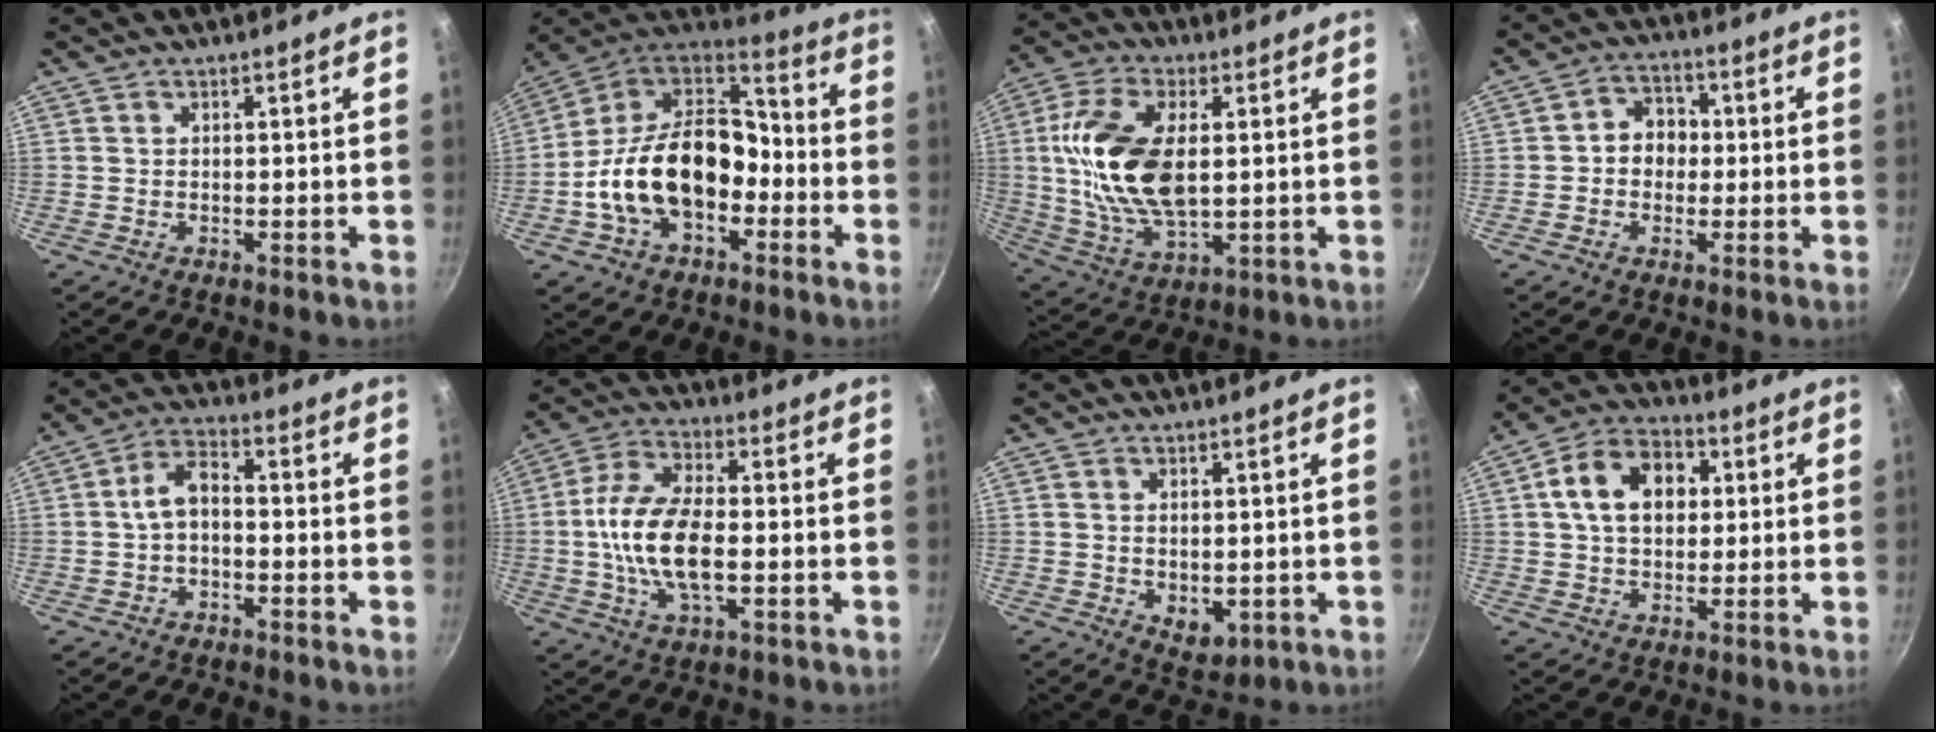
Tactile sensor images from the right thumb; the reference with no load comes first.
{"total": 21.8, "force": [-5.1, 14.4, 15.5], "torque": [-0.251, 0.063, -0.098]}
{"total": 18.3, "force": [2.1, 9.8, 15.3], "torque": [-0.290, 0.000, 0.040]}
{"total": 6.4, "force": [-0.1, 5.5, 3.4], "torque": [-0.014, 0.015, -0.010]}
{"total": 6.3, "force": [-1.0, 3.8, 4.9], "torque": [-0.083, 0.034, -0.025]}
{"total": 14.5, "force": [-1.3, 7.0, 12.7], "torque": [-0.243, 0.020, -0.036]}
{"total": 4.9, "force": [-0.3, 3.3, 3.6], "torque": [-0.044, -0.013, 0.005]}
{"total": 12.8, "force": [2.6, 9.2, 8.5], "torque": [-0.112, 0.017, 0.031]}